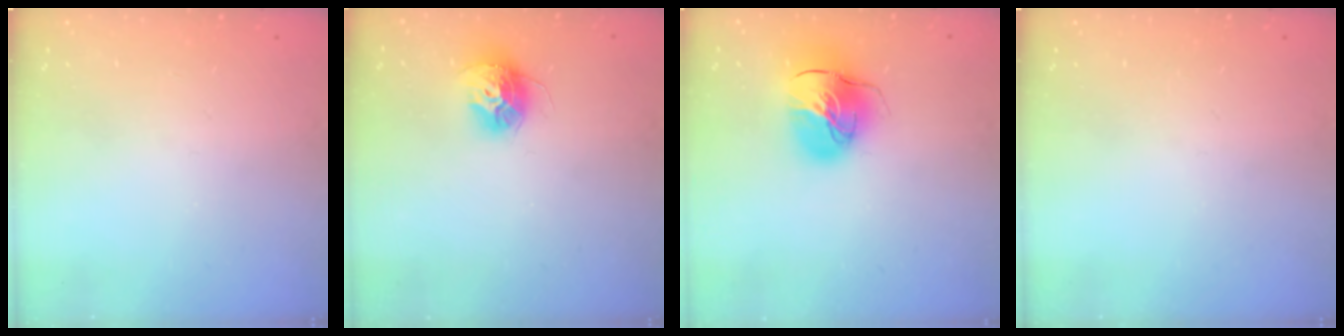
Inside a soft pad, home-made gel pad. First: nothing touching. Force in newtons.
{"total": 11.3, "press": 11.3, "slide": 0.9}
{"total": 14.5, "press": 14.4, "slide": 2.0}
{"total": 0.0}